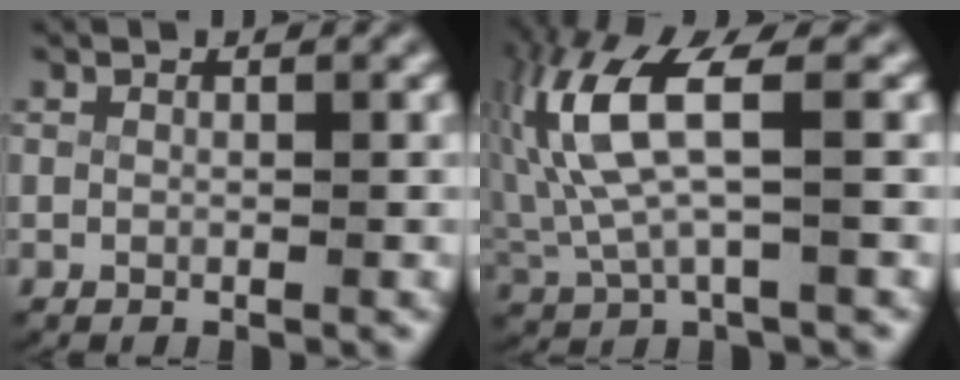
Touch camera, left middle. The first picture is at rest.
{"total": 7.4, "force": [1.4, 3.5, 6.4], "torque": [-0.154, 0.000, 0.033]}